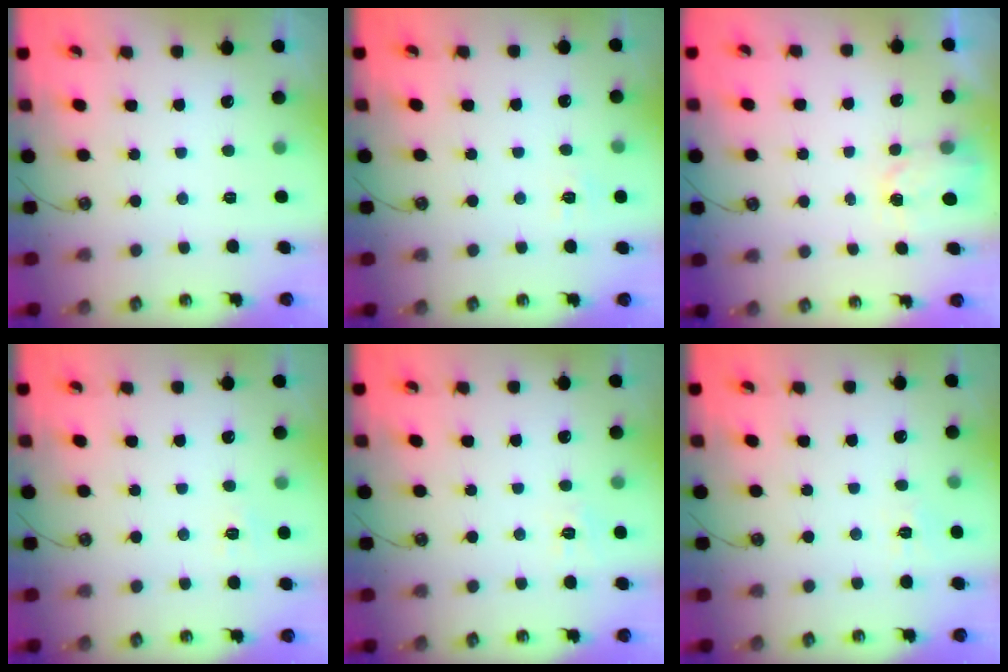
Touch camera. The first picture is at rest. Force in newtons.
{"total": 4.8, "press": 4.8, "slide": 0.6}
{"total": 2.6, "press": 2.5, "slide": 0.4}
{"total": 6.4, "press": 6.3, "slide": 0.6}
{"total": 6.6, "press": 6.6, "slide": 0.6}
{"total": 5.1, "press": 5.0, "slide": 0.7}